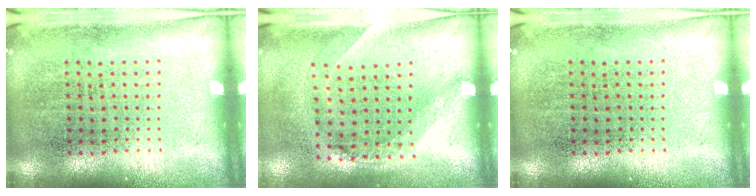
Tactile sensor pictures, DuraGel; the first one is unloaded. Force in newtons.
{"total": 1.4, "press": 1.0, "slide": 1.0}
{"total": 0.0}